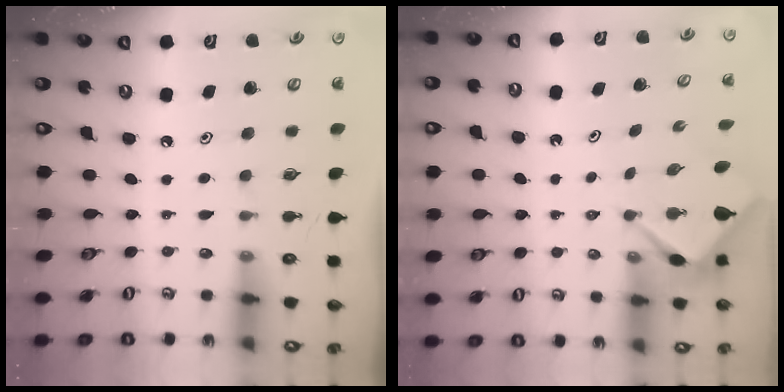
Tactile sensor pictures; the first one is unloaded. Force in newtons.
{"total": 3.3, "press": 3.3, "slide": 0.3}